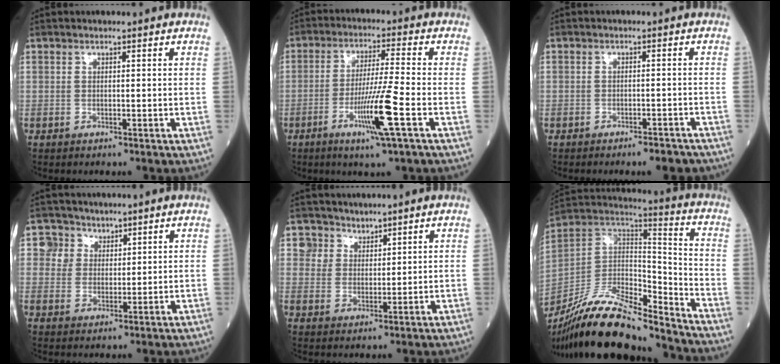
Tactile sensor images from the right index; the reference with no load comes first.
{"total": 9.5, "force": [-3.7, -1.0, 8.7], "torque": [-0.163, -0.017, -0.070]}
{"total": 3.0, "force": [-2.6, 1.0, 1.2], "torque": [-0.011, 0.002, -0.032]}
{"total": 4.2, "force": [2.6, 3.3, -0.5], "torque": [0.019, 0.001, 0.043]}
{"total": 3.7, "force": [2.8, 2.2, -0.8], "torque": [0.029, -0.005, 0.048]}
{"total": 20.7, "force": [-17.3, 3.9, 10.6], "torque": [-0.224, 0.012, -0.318]}